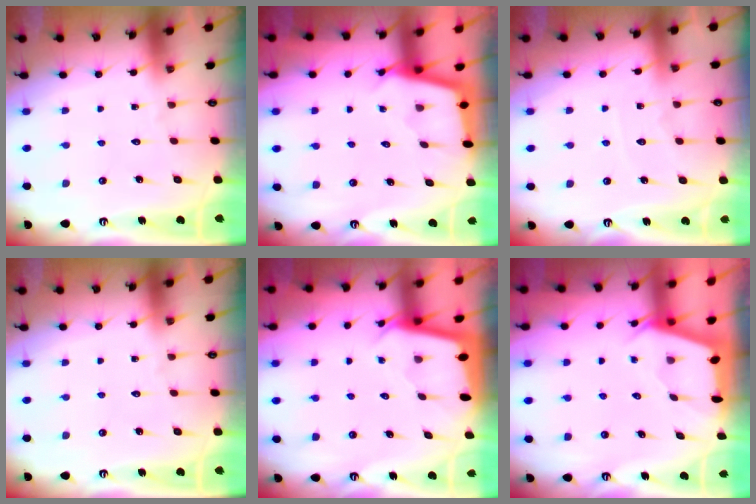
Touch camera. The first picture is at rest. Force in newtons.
{"total": 2.2, "press": 2.2, "slide": 0.2}
{"total": 5.8, "press": 5.8, "slide": 0.6}
{"total": 0.0}
{"total": 2.2, "press": 2.1, "slide": 0.3}
{"total": 2.0, "press": 2.0, "slide": 0.3}